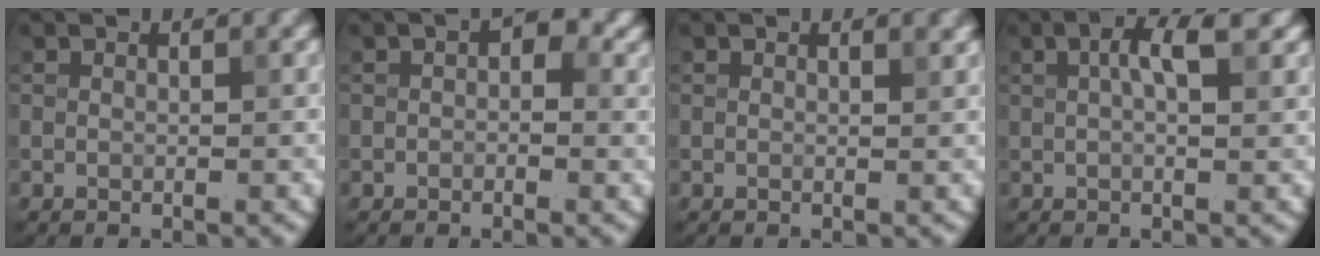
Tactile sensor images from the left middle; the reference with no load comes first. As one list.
[{"total": 2.7, "force": [0.4, 1.7, 2.1], "torque": [-0.016, 0.004, -0.001]}, {"total": 0.7, "force": [0.5, 0.2, 0.5], "torque": [-0.004, 0.000, 0.008]}, {"total": 4.1, "force": [1.4, 1.6, 3.5], "torque": [-0.064, 0.009, 0.020]}]